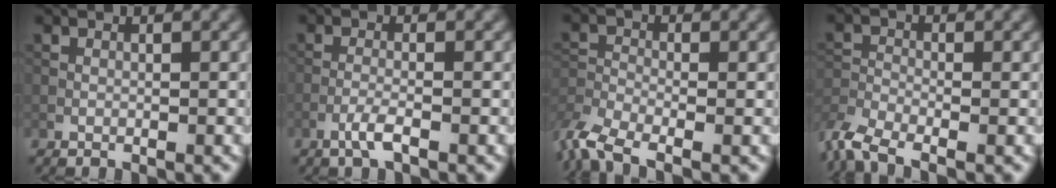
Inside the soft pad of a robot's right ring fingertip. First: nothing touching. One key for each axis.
{"total": 1.9, "fx": -1.1, "fy": 0.2, "fz": 1.5, "tx": -0.031, "ty": 0.005, "tz": -0.028}
{"total": 5.4, "fx": -4.1, "fy": 1.9, "fz": 3.0, "tx": -0.066, "ty": -0.010, "tz": -0.096}
{"total": 4.9, "fx": -3.9, "fy": 1.6, "fz": 2.6, "tx": -0.060, "ty": -0.010, "tz": -0.091}